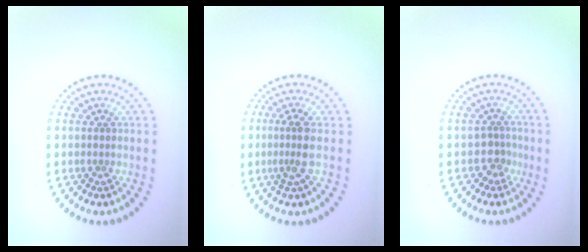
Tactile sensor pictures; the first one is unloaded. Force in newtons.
{"total": 2.3, "press": 1.8, "slide": 1.5}
{"total": 1.8, "press": 1.1, "slide": 1.3}